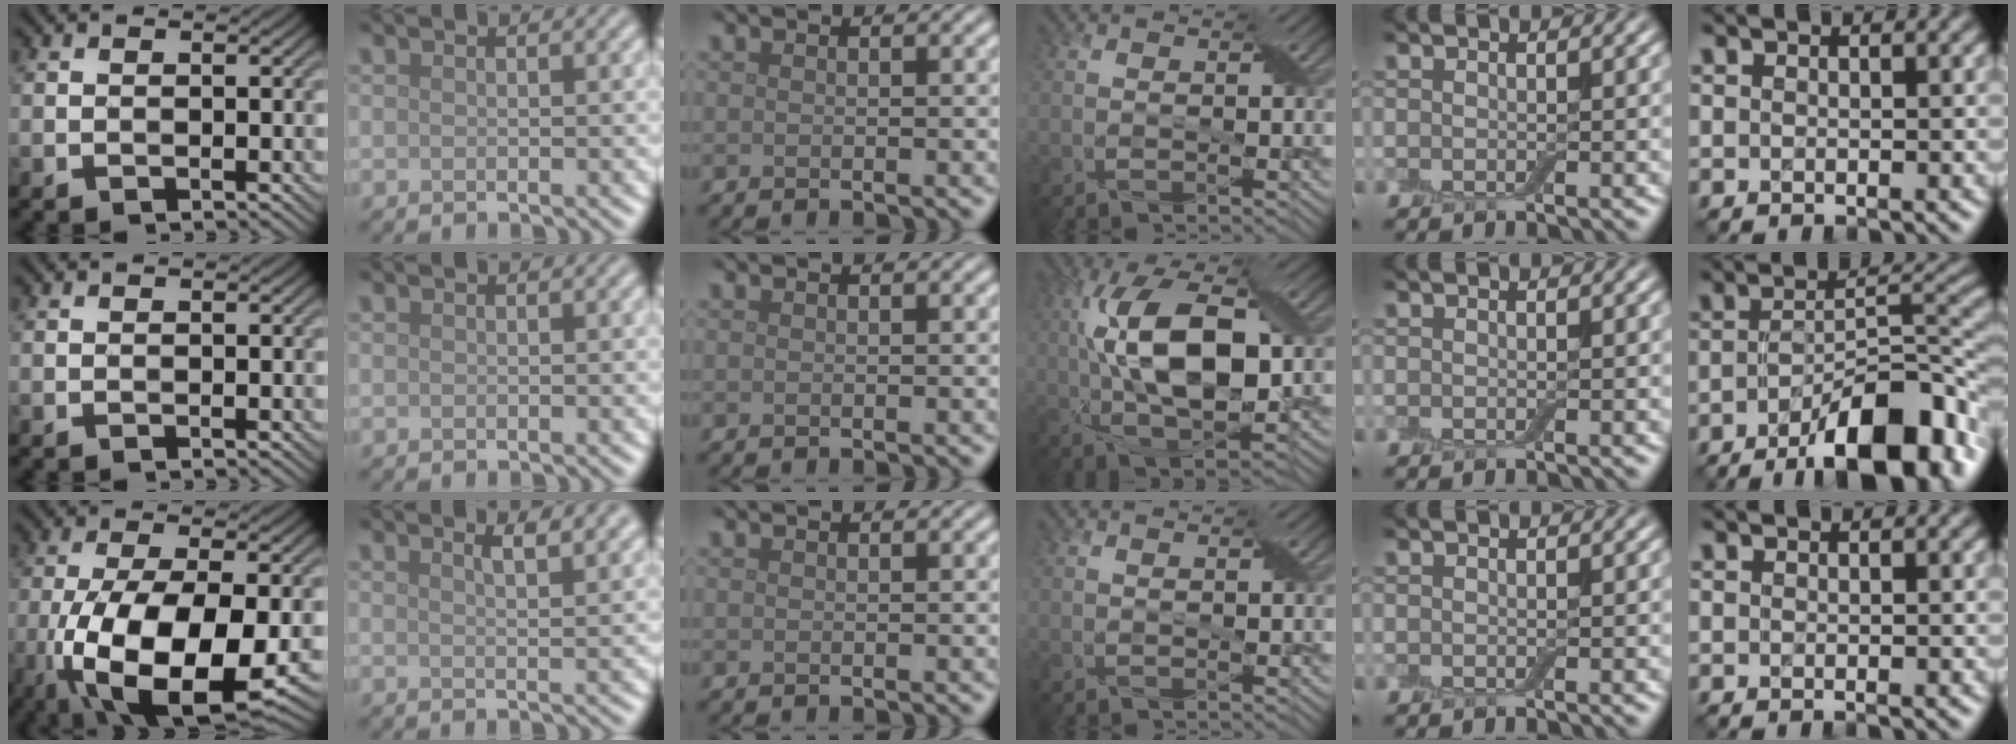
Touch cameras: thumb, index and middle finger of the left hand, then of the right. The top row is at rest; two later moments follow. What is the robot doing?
{"motion": "open", "object": "airpods case & airpods"}